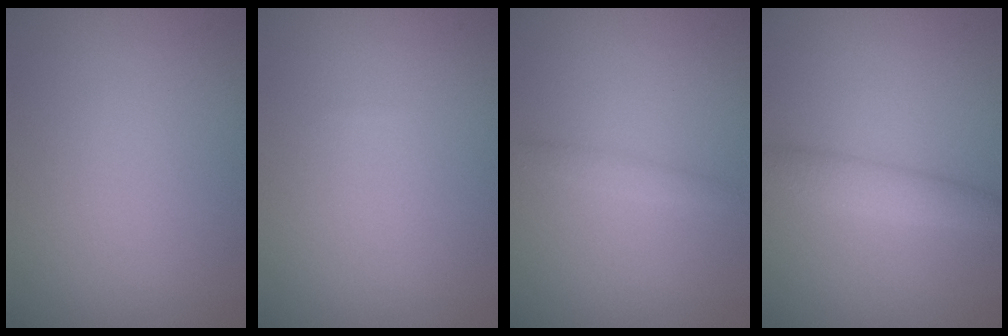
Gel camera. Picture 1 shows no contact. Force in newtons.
{"total": 0.0}
{"total": 1.0, "press": 1.0, "slide": 0.1}
{"total": 2.7, "press": 2.7, "slide": 0.1}